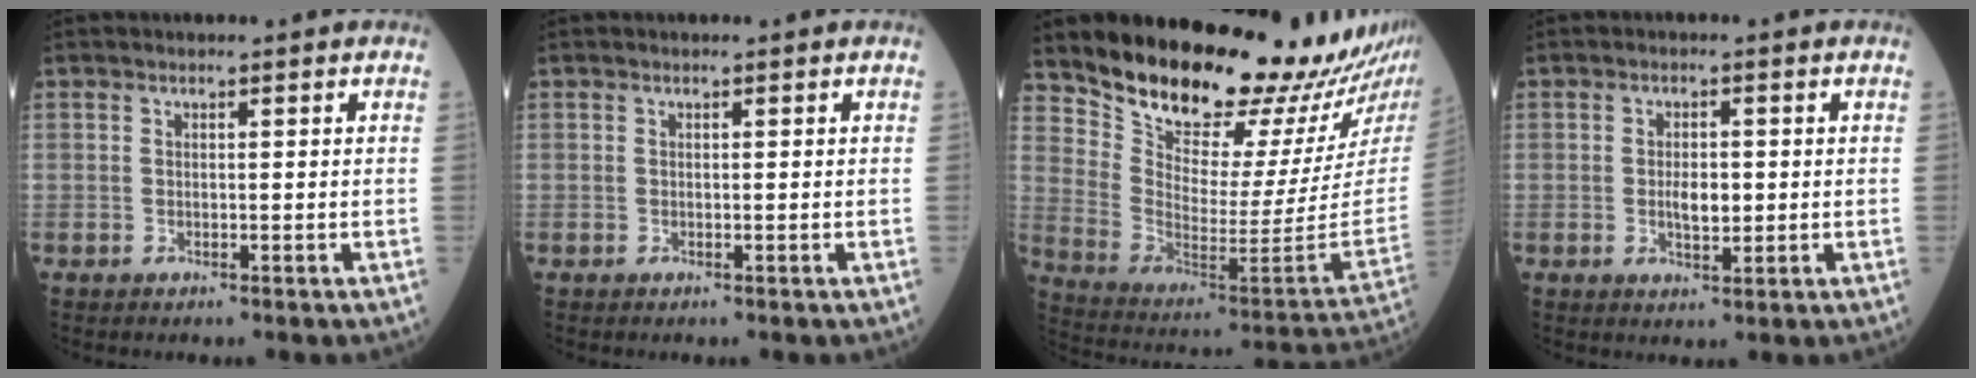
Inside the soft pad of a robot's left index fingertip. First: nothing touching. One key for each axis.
{"total": 0.0}
{"total": 23.1, "fx": 21.2, "fy": 2.1, "fz": 8.9, "tx": -0.162, "ty": -0.121, "tz": 0.312}
{"total": 3.3, "fx": -0.1, "fy": 1.4, "fz": 2.9, "tx": -0.053, "ty": 0.000, "tz": 0.000}